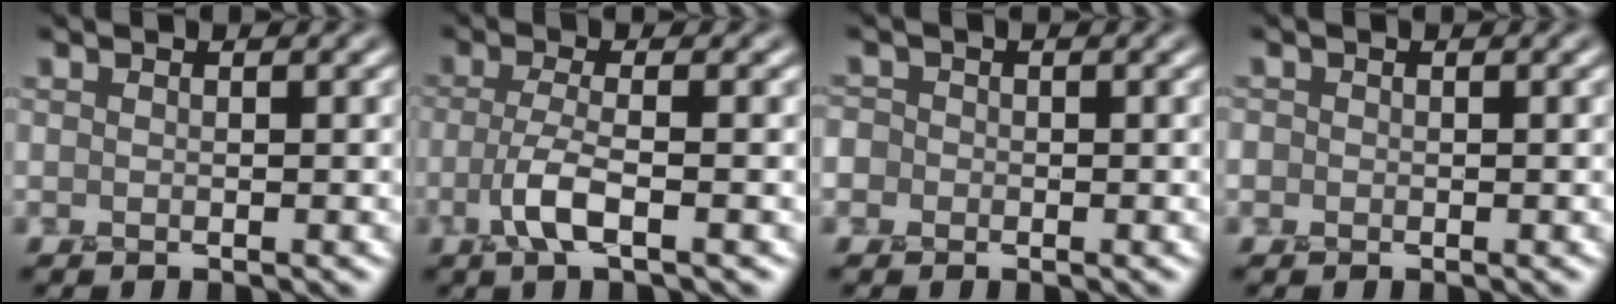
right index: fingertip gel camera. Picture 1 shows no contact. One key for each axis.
{"total": 3.0, "fx": -1.2, "fy": 0.8, "fz": 2.7, "tx": -0.060, "ty": 0.005, "tz": -0.028}
{"total": 1.2, "fx": -0.6, "fy": 1.0, "fz": -0.3, "tx": 0.008, "ty": 0.005, "tz": -0.015}
{"total": 0.5, "fx": -0.3, "fy": 0.3, "fz": -0.3, "tx": 0.003, "ty": 0.005, "tz": -0.005}